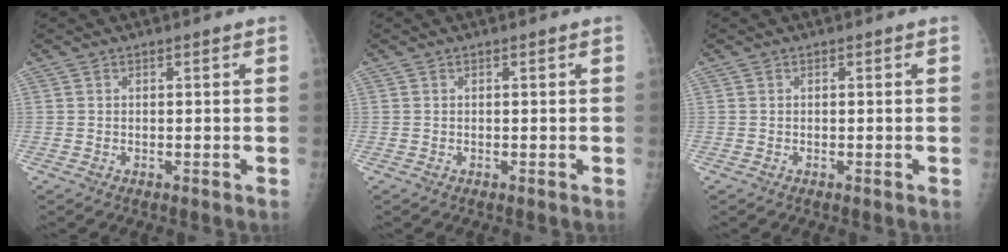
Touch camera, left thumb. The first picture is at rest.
{"total": 0.0}
{"total": 0.0}